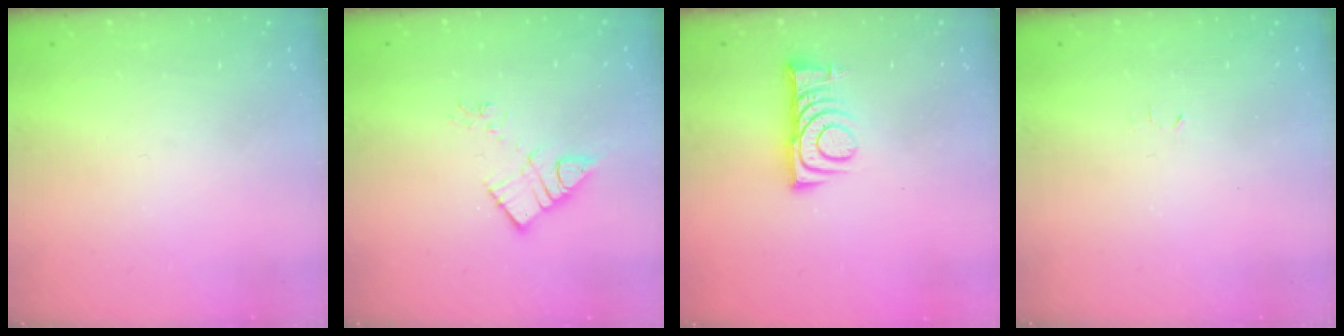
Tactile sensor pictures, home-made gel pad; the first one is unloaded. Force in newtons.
{"total": 7.9, "press": 7.9, "slide": 0.4}
{"total": 8.3, "press": 8.3, "slide": 0.8}
{"total": 2.4, "press": 2.4, "slide": 0.4}